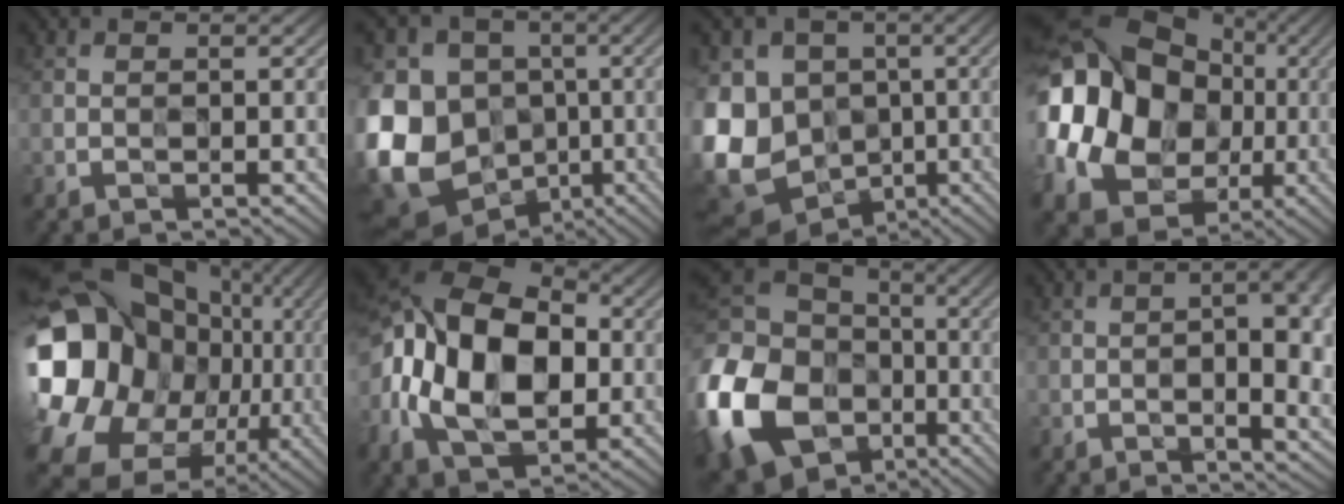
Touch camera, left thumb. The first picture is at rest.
{"total": 19.9, "force": [-4.8, 16.8, 9.5], "torque": [-0.258, -0.020, -0.094]}
{"total": 17.4, "force": [-3.8, 14.4, 9.1], "torque": [-0.241, -0.016, -0.085]}
{"total": 22.4, "force": [1.0, 18.5, 12.5], "torque": [-0.309, 0.002, 0.021]}
{"total": 24.4, "force": [-2.6, 20.5, 12.9], "torque": [-0.300, -0.046, -0.073]}
{"total": 18.8, "force": [-1.1, 12.3, 14.1], "torque": [-0.269, 0.001, -0.017]}
{"total": 21.5, "force": [-7.3, 16.1, 12.2], "torque": [-0.340, -0.030, -0.149]}
{"total": 14.3, "force": [-0.4, 5.8, 13.1], "torque": [-0.161, 0.012, 0.001]}